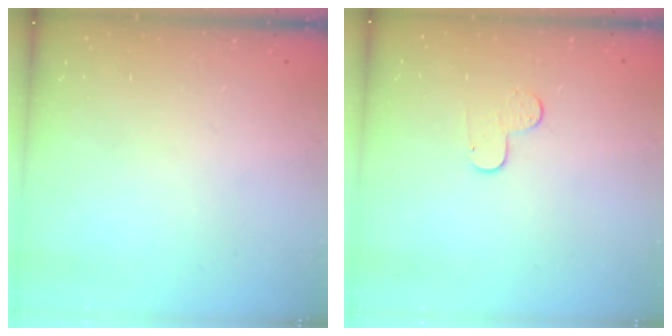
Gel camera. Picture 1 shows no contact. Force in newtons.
{"total": 5.9, "press": 5.9, "slide": 0.6}